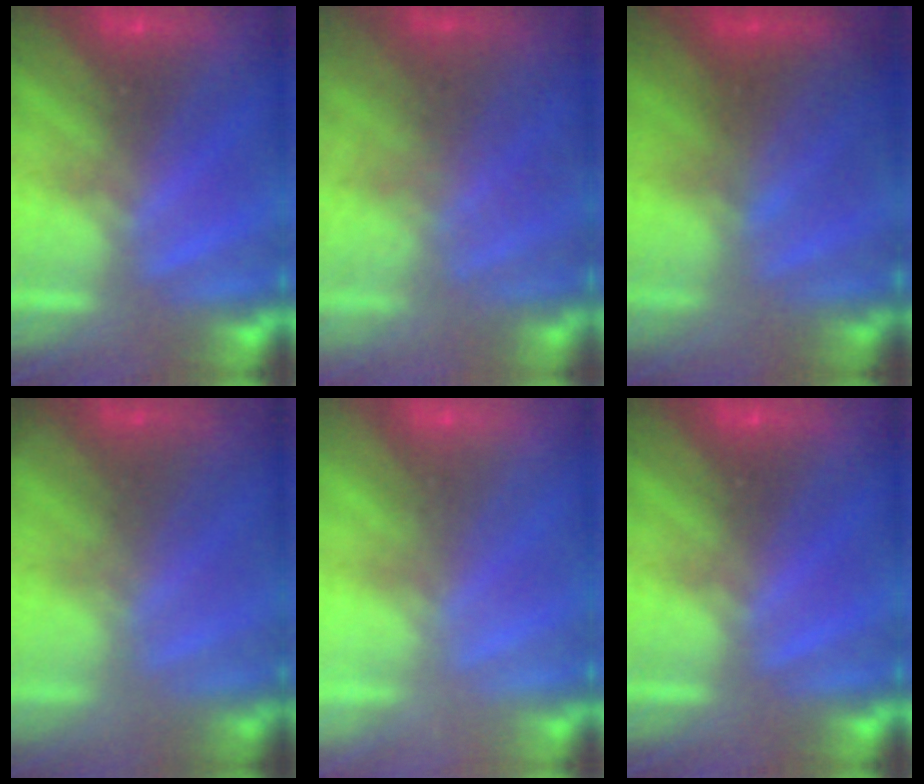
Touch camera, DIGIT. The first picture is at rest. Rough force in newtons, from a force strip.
{"total": 13.2}
{"total": 2.3}
{"total": 1.8}
{"total": 2.0}
{"total": 0.0}